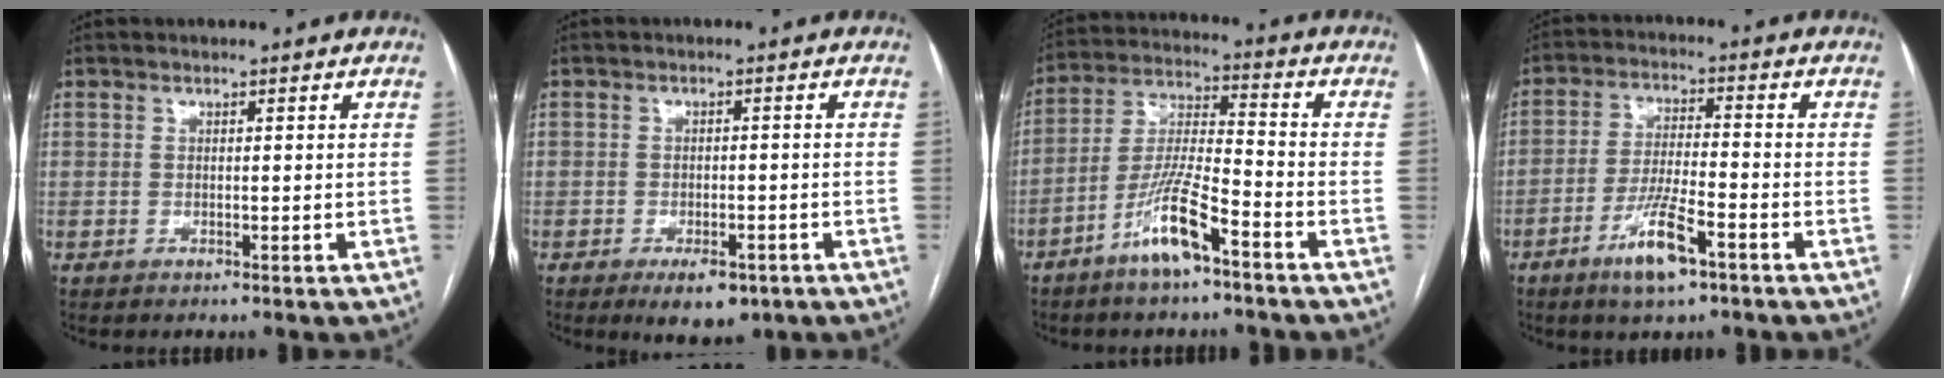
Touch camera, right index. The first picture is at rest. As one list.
[{"total": 5.5, "force": [-3.3, 2.6, 3.6], "torque": [-0.045, -0.001, -0.040]}, {"total": 10.0, "force": [-6.0, 1.3, 7.8], "torque": [-0.160, -0.003, -0.116]}, {"total": 8.4, "force": [-4.8, 1.3, 6.7], "torque": [-0.130, -0.008, -0.085]}]